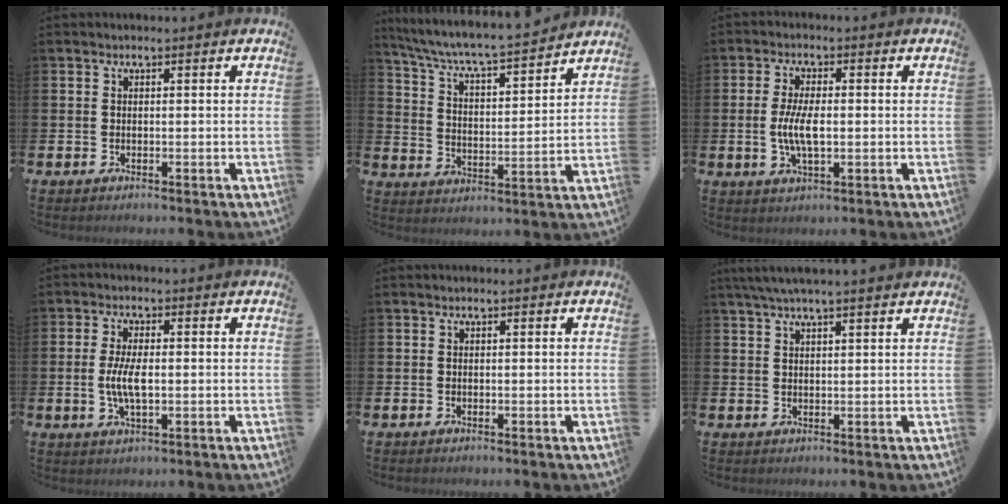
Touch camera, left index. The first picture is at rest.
{"total": 6.5, "force": [6.3, 0.1, 1.8], "torque": [-0.063, -0.057, 0.102]}
{"total": 5.4, "force": [-0.3, 2.1, 5.0], "torque": [-0.098, -0.003, -0.011]}
{"total": 5.1, "force": [-0.2, 2.0, 4.7], "torque": [-0.086, 0.000, -0.008]}
{"total": 0.0}
{"total": 3.8, "force": [3.3, 0.1, 2.0], "torque": [-0.041, -0.005, 0.059]}